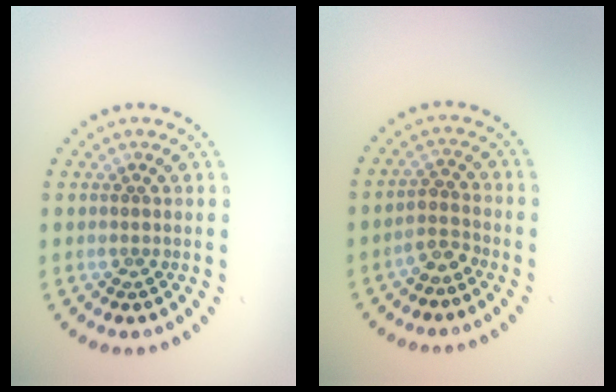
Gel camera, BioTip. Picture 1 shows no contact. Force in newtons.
{"total": 2.0, "press": 1.6, "slide": 1.2}